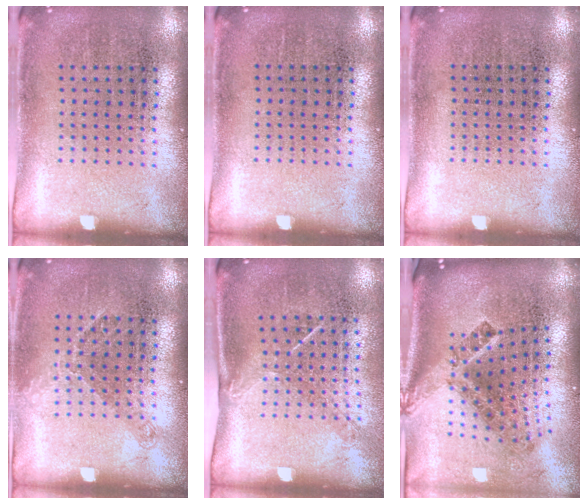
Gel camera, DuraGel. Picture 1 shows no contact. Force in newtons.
{"total": 0.0}
{"total": 0.0}
{"total": 1.1, "press": 0.9, "slide": 0.6}
{"total": 1.4, "press": 1.0, "slide": 1.1}
{"total": 3.0, "press": 1.7, "slide": 2.4}